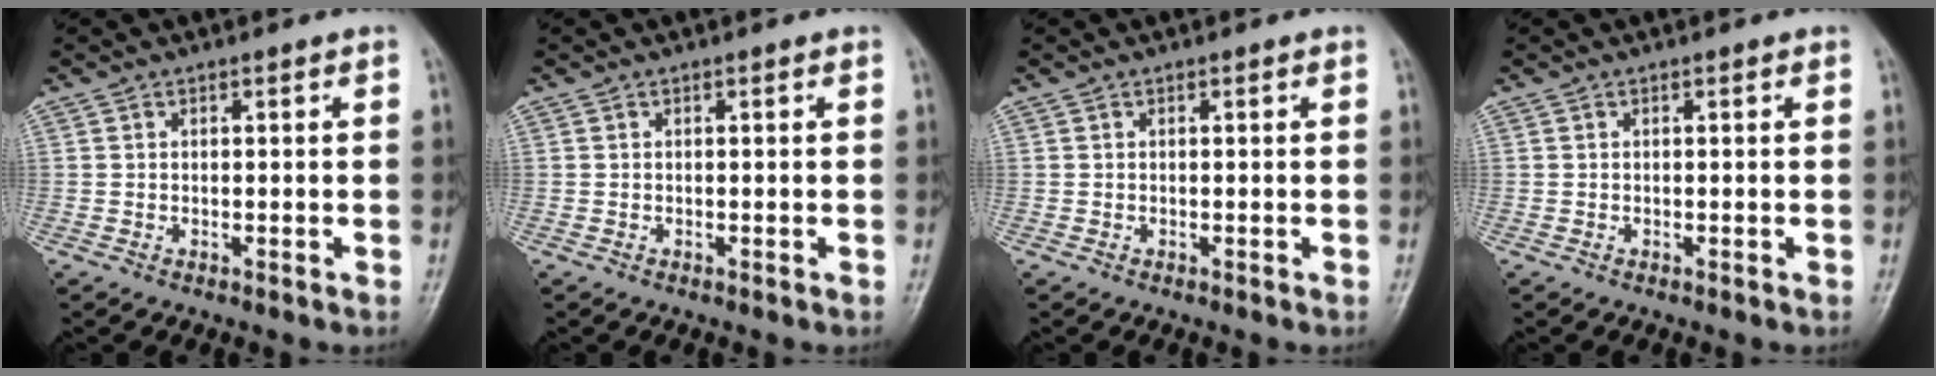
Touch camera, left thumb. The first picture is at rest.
{"total": 0.0}
{"total": 0.0}
{"total": 0.0}